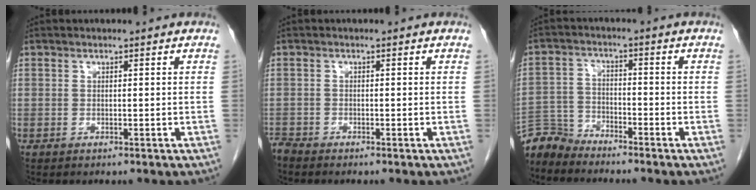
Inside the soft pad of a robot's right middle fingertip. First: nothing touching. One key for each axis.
{"total": 1.1, "fx": -1.1, "fy": -0.1, "fz": -0.1, "tx": -0.001, "ty": -0.006, "tz": -0.022}
{"total": 5.1, "fx": -5.0, "fy": 0.6, "fz": -0.4, "tx": 0.006, "ty": -0.004, "tz": -0.099}